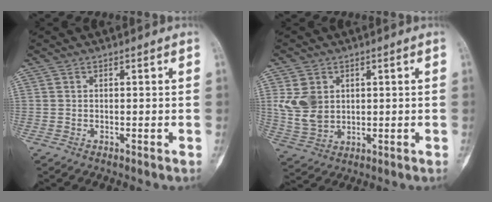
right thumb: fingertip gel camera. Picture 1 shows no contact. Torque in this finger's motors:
{"motor_torque": [-0.32, 0.86, 0.56, 0.55, 0.15]}